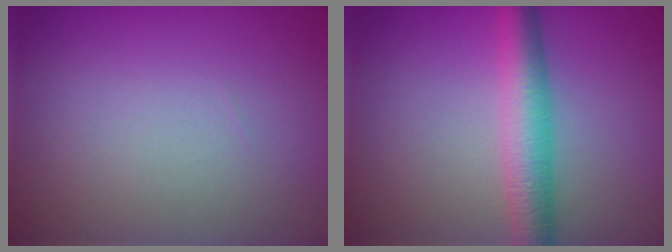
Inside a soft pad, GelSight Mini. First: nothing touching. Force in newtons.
{"total": 4.6, "press": 4.6, "slide": 0.1}